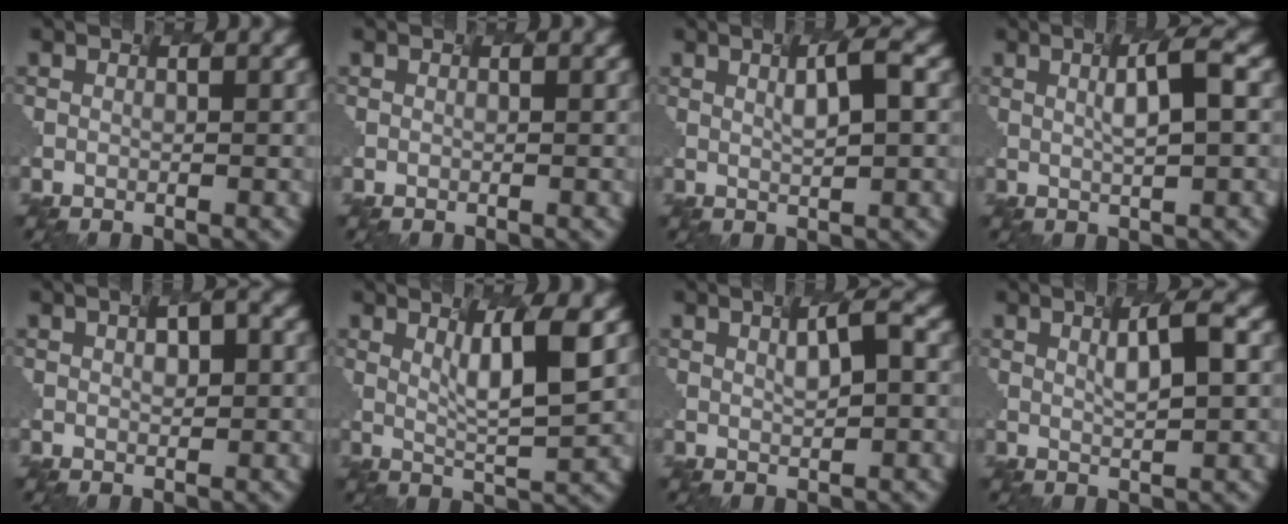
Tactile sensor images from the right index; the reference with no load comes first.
{"total": 0.0}
{"total": 1.5, "force": [0.3, -0.7, 1.4], "torque": [-0.046, -0.004, 0.030]}
{"total": 2.3, "force": [0.2, -0.5, 2.2], "torque": [-0.059, 0.001, 0.028]}
{"total": 1.2, "force": [0.3, -0.3, 1.1], "torque": [-0.032, 0.002, 0.031]}
{"total": 3.2, "force": [1.1, -0.7, 2.9], "torque": [-0.086, -0.019, 0.050]}
{"total": 1.2, "force": [0.3, -0.5, 1.1], "torque": [-0.041, -0.002, 0.029]}
{"total": 1.9, "force": [0.4, -0.7, 1.7], "torque": [-0.054, -0.006, 0.035]}